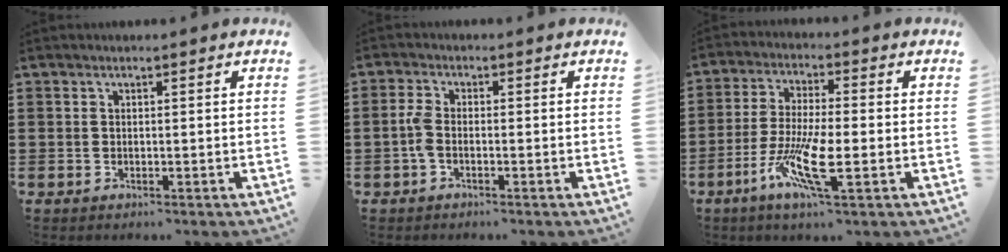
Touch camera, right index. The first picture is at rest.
{"total": 2.8, "force": [-0.8, 1.1, 2.4], "torque": [-0.067, -0.005, -0.022]}
{"total": 10.1, "force": [-3.7, 2.1, 9.1], "torque": [-0.194, -0.014, -0.071]}